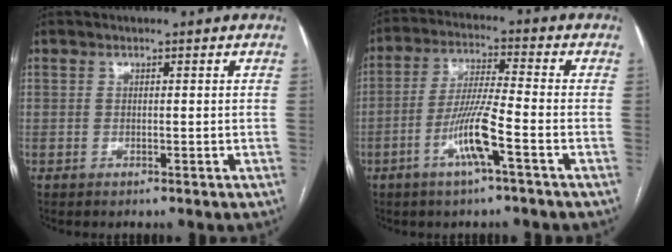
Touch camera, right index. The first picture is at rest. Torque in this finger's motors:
{"motor_torque": [1.03, -0.62, 0.57, 0.19]}